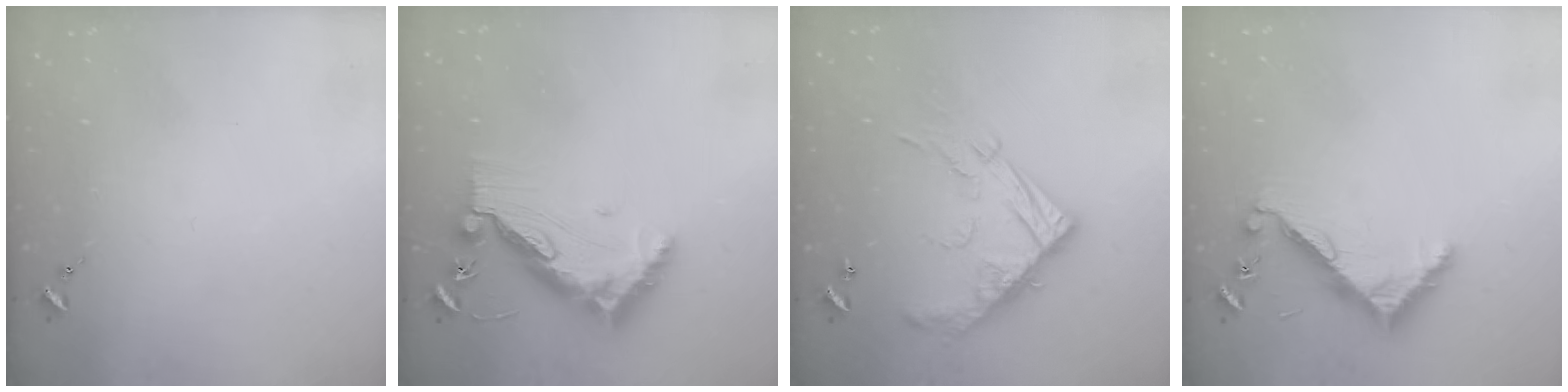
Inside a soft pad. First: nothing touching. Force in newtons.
{"total": 13.4, "press": 13.3, "slide": 1.4}
{"total": 17.6, "press": 17.6, "slide": 1.2}
{"total": 8.0, "press": 7.9, "slide": 0.4}